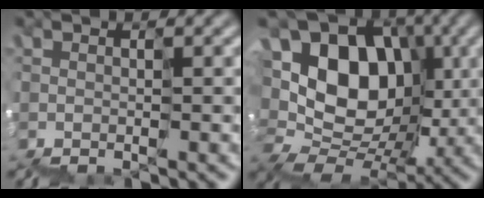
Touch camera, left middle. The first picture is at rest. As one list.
[{"total": 8.3, "force": [1.4, 7.0, 4.3], "torque": [-0.067, 0.034, 0.008]}]